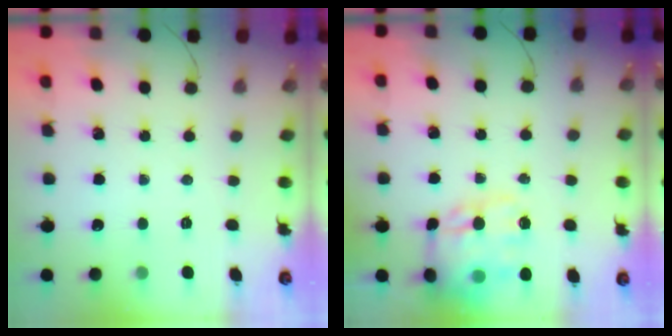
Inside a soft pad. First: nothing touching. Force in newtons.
{"total": 15.6, "press": 15.1, "slide": 3.8}